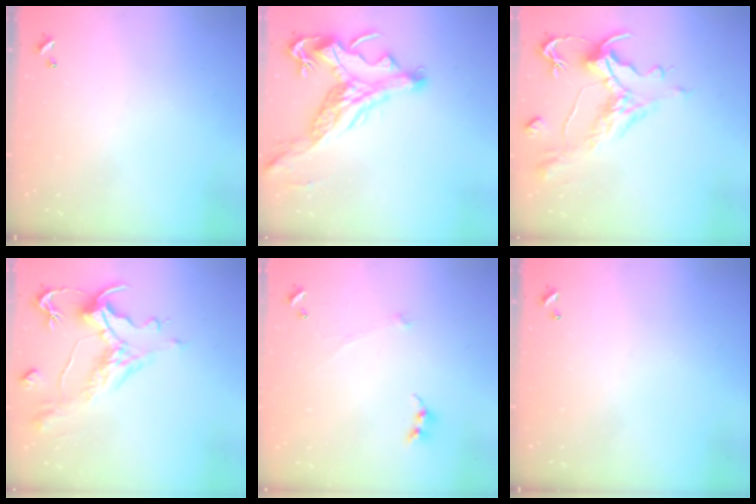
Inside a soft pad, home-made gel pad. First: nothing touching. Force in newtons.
{"total": 3.7, "press": 3.5, "slide": 1.3}
{"total": 1.8, "press": 1.2, "slide": 1.4}
{"total": 1.8, "press": 1.2, "slide": 1.4}
{"total": 3.9, "press": 3.9, "slide": 0.3}
{"total": 0.0}